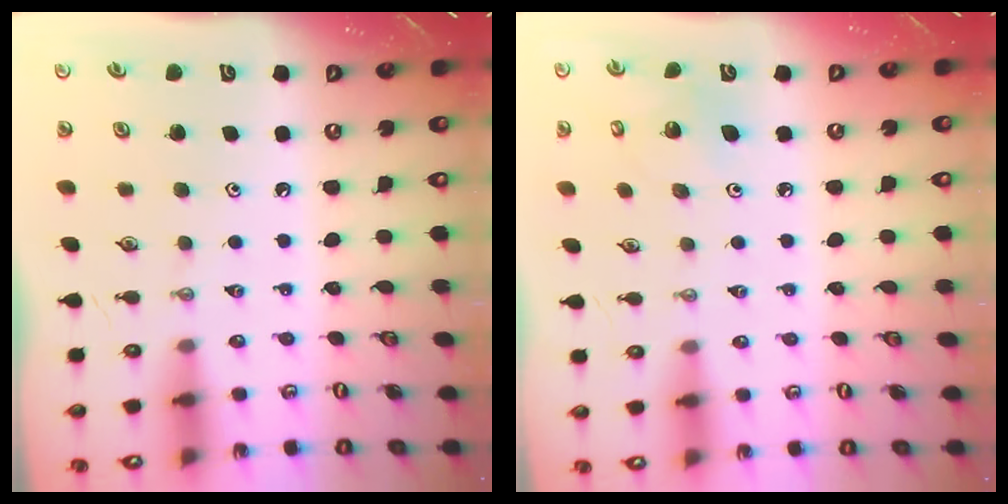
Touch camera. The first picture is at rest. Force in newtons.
{"total": 6.0, "press": 5.6, "slide": 2.3}